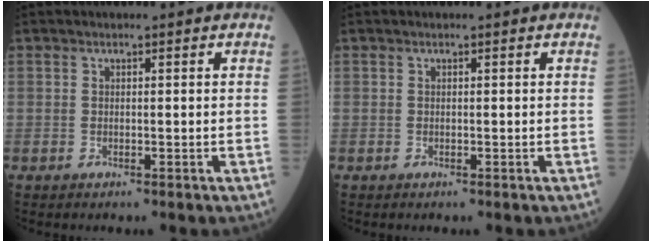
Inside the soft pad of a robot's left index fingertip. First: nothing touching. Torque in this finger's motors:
{"motor_torque": [0.10, 0.05, -0.01, 0.00]}